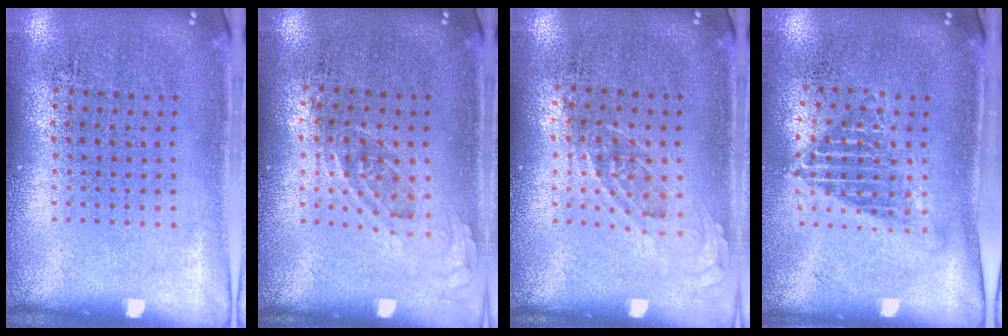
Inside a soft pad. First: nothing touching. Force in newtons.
{"total": 0.8, "press": 0.6, "slide": 0.5}
{"total": 0.8, "press": 0.8, "slide": 0.3}
{"total": 1.4, "press": 1.1, "slide": 0.9}